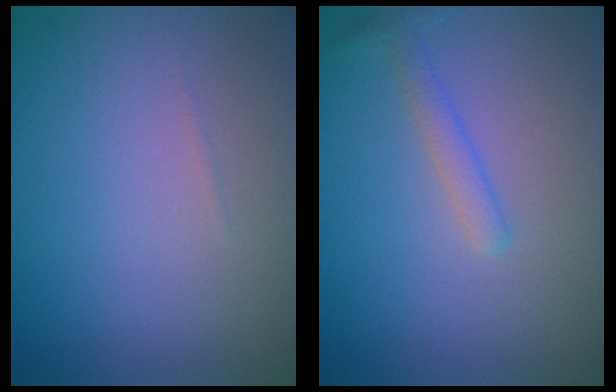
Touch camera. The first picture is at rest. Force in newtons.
{"total": 1.5, "press": 1.5, "slide": 0.1}